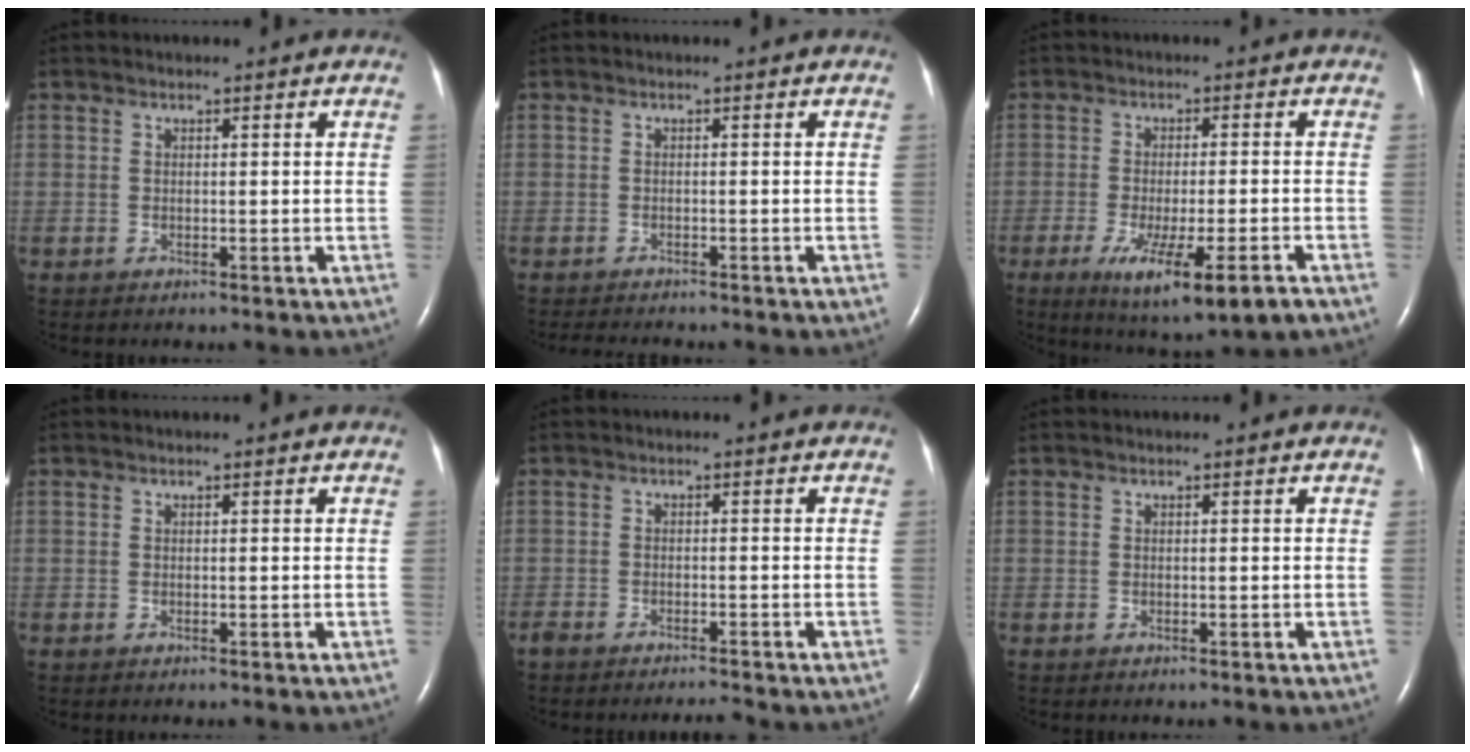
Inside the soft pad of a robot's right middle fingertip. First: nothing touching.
{"total": 4.0, "force": [-3.7, 0.3, 1.5], "torque": [-0.021, -0.009, -0.053]}
{"total": 11.2, "force": [-6.2, 1.2, 9.2], "torque": [-0.149, -0.029, -0.091]}
{"total": 0.0}
{"total": 2.7, "force": [-2.6, -0.1, 0.9], "torque": [-0.018, -0.008, -0.045]}
{"total": 0.0}